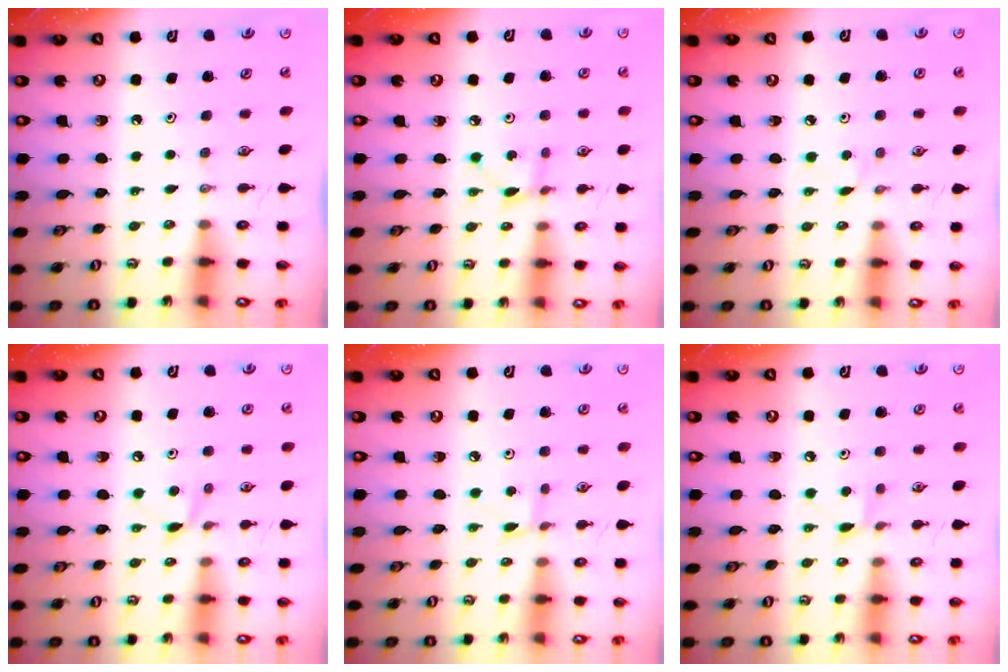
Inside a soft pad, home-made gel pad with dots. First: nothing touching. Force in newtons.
{"total": 1.9, "press": 1.9, "slide": 0.3}
{"total": 2.7, "press": 2.7, "slide": 0.3}
{"total": 5.5, "press": 5.4, "slide": 0.8}
{"total": 2.2, "press": 2.2, "slide": 0.3}
{"total": 4.8, "press": 4.8, "slide": 0.5}